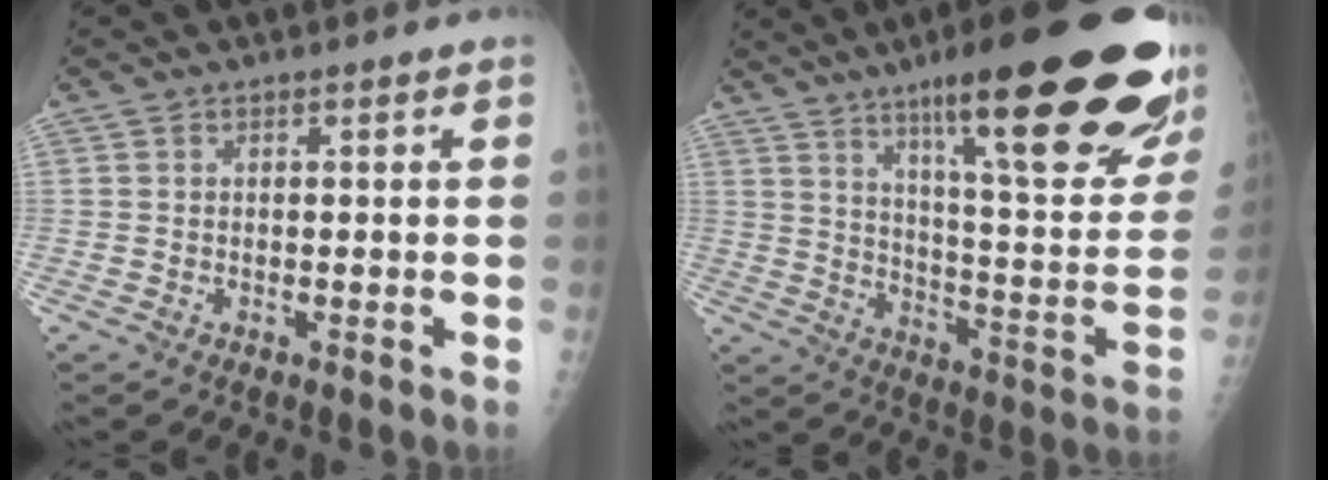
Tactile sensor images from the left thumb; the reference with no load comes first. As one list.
[{"total": 32.1, "force": [19.0, 6.1, 25.2], "torque": [-0.277, -0.057, 0.282]}]